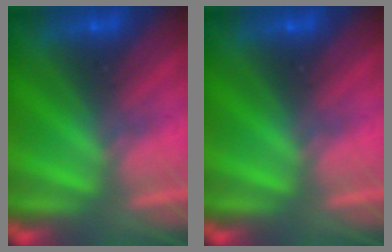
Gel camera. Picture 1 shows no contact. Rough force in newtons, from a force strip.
{"total": 0.0}